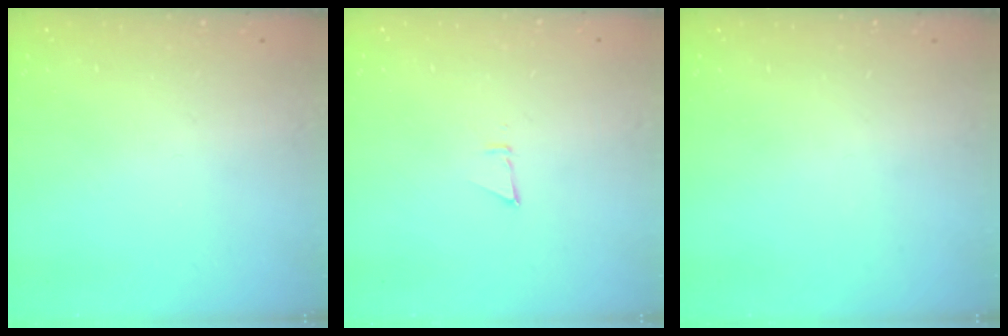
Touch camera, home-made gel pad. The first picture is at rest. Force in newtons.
{"total": 3.8, "press": 3.7, "slide": 0.6}
{"total": 0.0}